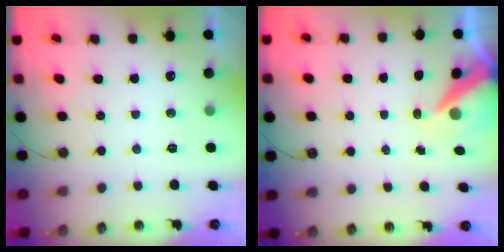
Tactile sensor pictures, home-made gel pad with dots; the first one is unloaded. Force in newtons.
{"total": 9.0, "press": 9.0, "slide": 0.8}